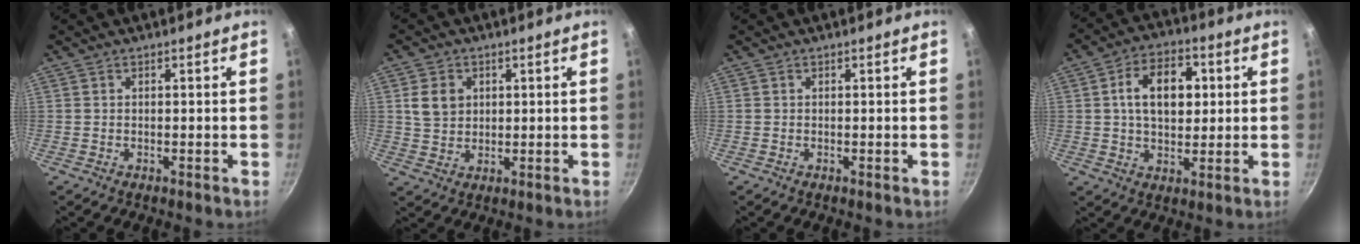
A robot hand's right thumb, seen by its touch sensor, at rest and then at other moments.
{"total": 5.8, "force": [1.5, 4.8, 3.0], "torque": [-0.038, -0.001, 0.029]}
{"total": 0.0}
{"total": 12.0, "force": [2.2, 7.9, 8.8], "torque": [-0.117, 0.009, 0.028]}